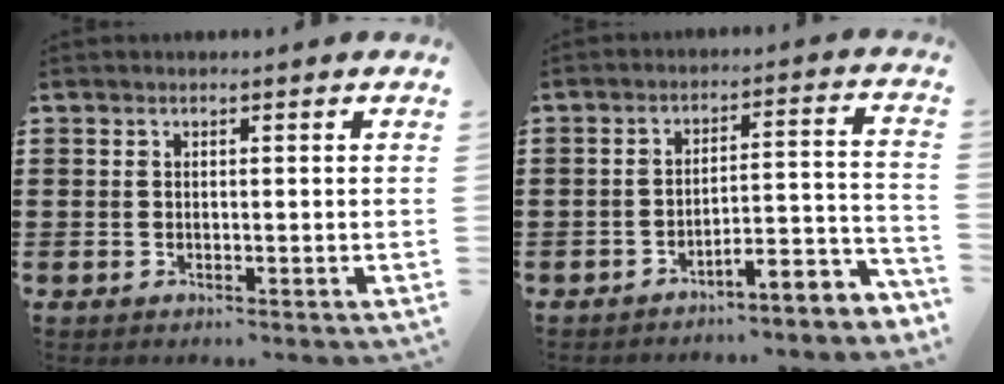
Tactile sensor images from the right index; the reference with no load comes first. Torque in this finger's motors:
{"motor_torque": [-0.48, 0.90, -0.05, -0.05]}